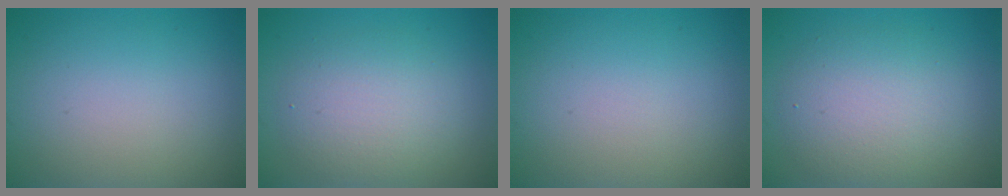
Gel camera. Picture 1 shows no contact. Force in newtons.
{"total": 4.3, "press": 4.3, "slide": 0.1}
{"total": 0.0}
{"total": 5.1, "press": 5.1, "slide": 0.3}